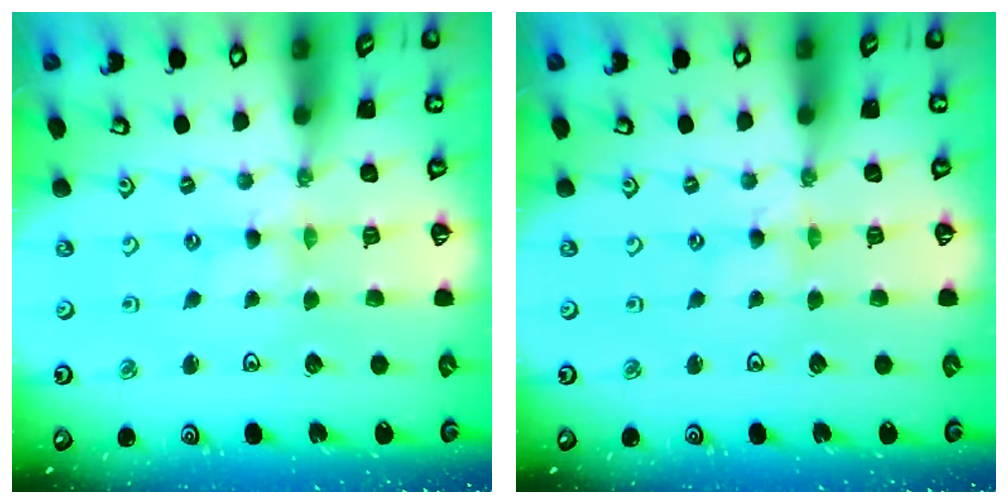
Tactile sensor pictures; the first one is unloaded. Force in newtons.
{"total": 0.0}